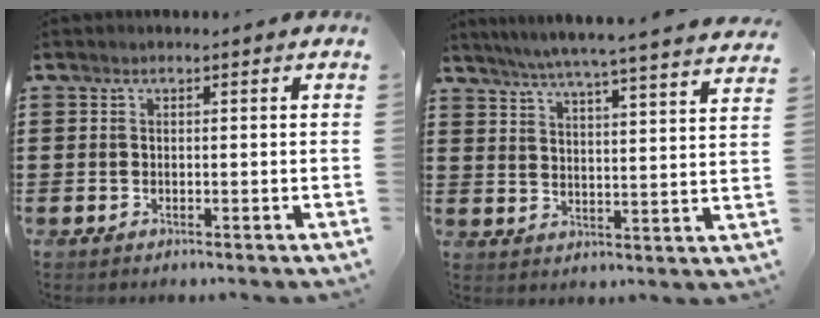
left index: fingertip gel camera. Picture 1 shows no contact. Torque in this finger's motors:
{"motor_torque": [1.14, -1.00, 0.82, 0.21]}